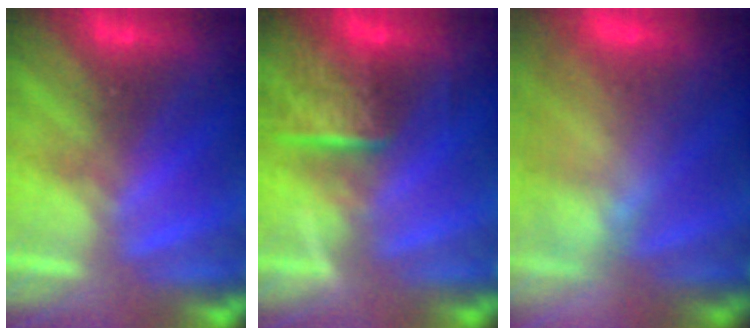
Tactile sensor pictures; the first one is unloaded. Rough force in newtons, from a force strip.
{"total": 7.6}
{"total": 5.9}